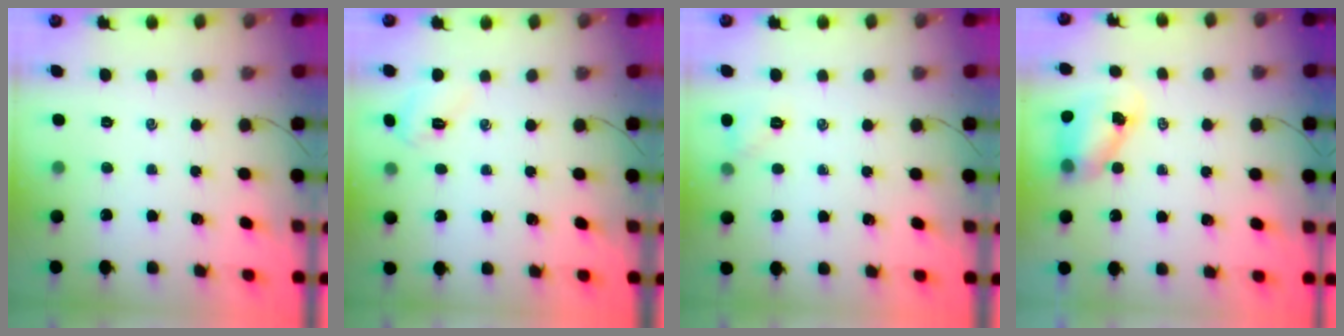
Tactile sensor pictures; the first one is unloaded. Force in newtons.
{"total": 3.9, "press": 3.8, "slide": 1.0}
{"total": 4.5, "press": 4.3, "slide": 1.3}
{"total": 6.8, "press": 6.7, "slide": 1.1}